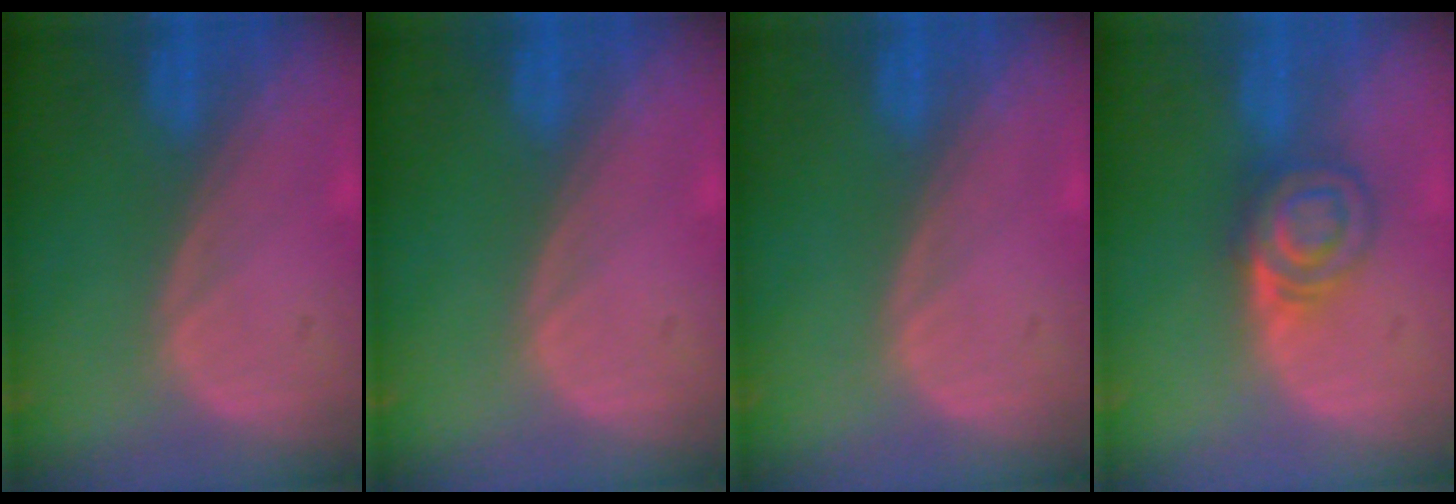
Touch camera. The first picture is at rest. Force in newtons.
{"total": 0.0}
{"total": 0.0}
{"total": 6.1, "press": 5.5, "slide": 2.5}